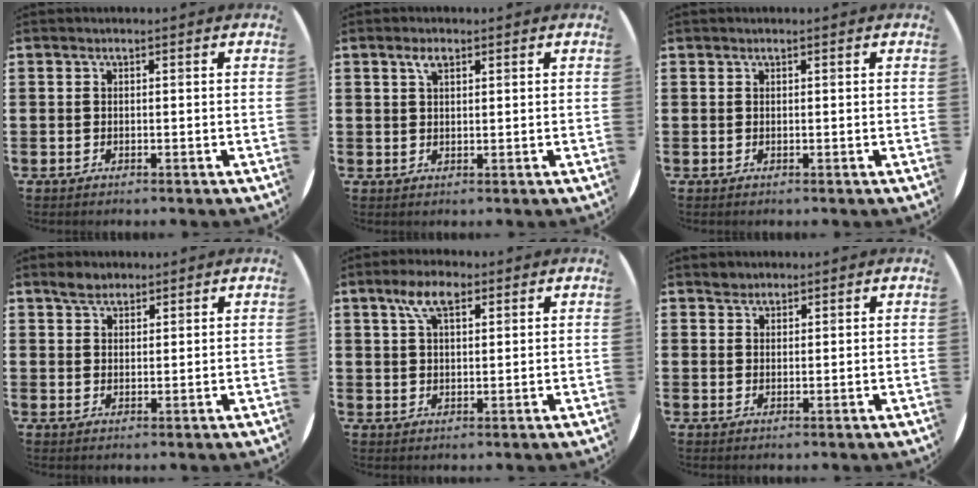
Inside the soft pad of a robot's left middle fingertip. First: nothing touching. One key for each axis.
{"total": 2.1, "fx": 1.3, "fy": 0.9, "fz": 1.4, "tx": -0.023, "ty": 0.002, "tz": 0.022}
{"total": 0.0}
{"total": 2.6, "fx": 2.3, "fy": 1.1, "fz": 0.5, "tx": -0.006, "ty": 0.002, "tz": 0.043}
{"total": 5.6, "fx": 3.3, "fy": 2.3, "fz": 3.8, "tx": -0.074, "ty": 0.006, "tz": 0.057}
{"total": 1.6, "fx": 1.5, "fy": 0.6, "fz": -0.1, "tx": 0.009, "ty": -0.002, "tz": 0.028}